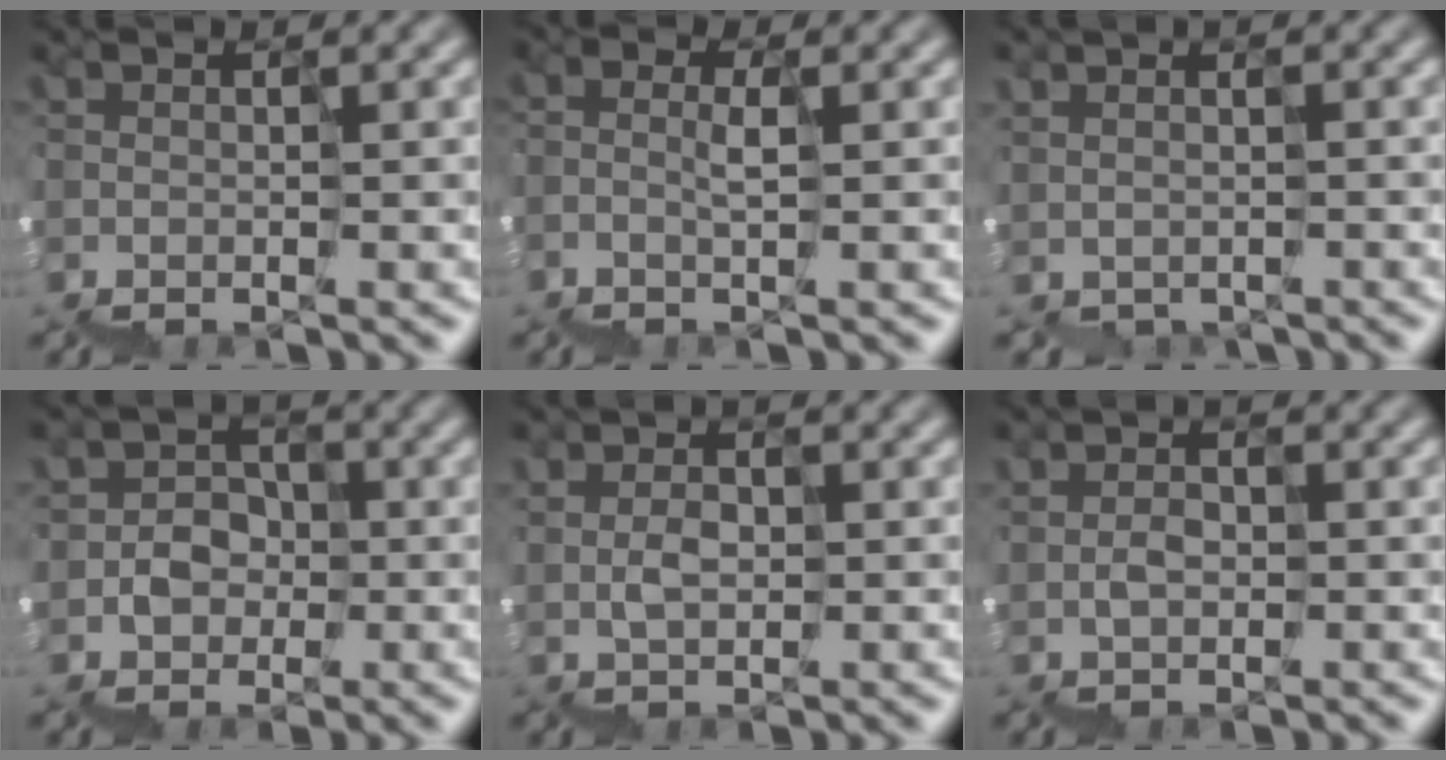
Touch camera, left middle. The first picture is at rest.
{"total": 1.6, "force": [-0.4, 0.7, 1.4], "torque": [-0.033, 0.016, -0.017]}
{"total": 1.6, "force": [-1.4, 0.7, -0.4], "torque": [0.012, -0.009, -0.006]}
{"total": 2.6, "force": [0.0, 2.6, 0.2], "torque": [0.002, 0.011, 0.000]}
{"total": 1.3, "force": [1.2, 0.4, 0.0], "torque": [0.006, 0.014, 0.026]}
{"total": 1.0, "force": [0.9, 0.4, -0.4], "torque": [0.013, 0.013, 0.019]}